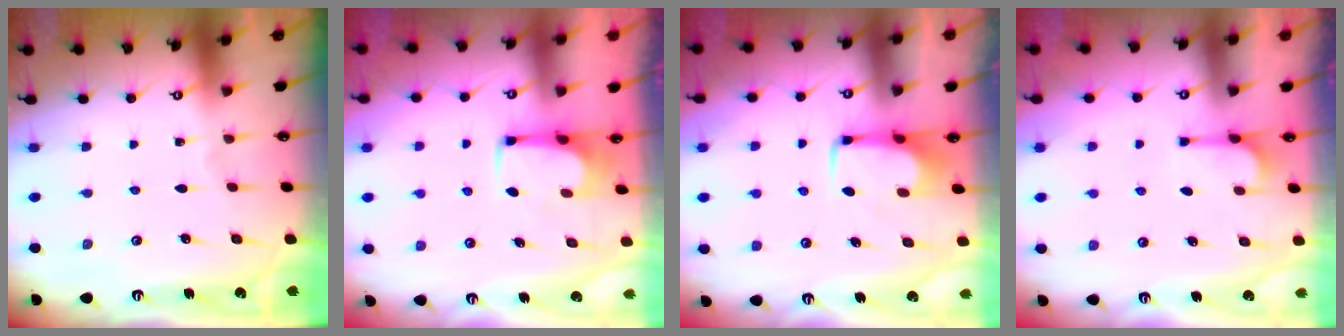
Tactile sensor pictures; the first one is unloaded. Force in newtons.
{"total": 3.5, "press": 3.5, "slide": 0.2}
{"total": 0.6, "press": 0.5, "slide": 0.2}
{"total": 2.9, "press": 2.7, "slide": 1.1}